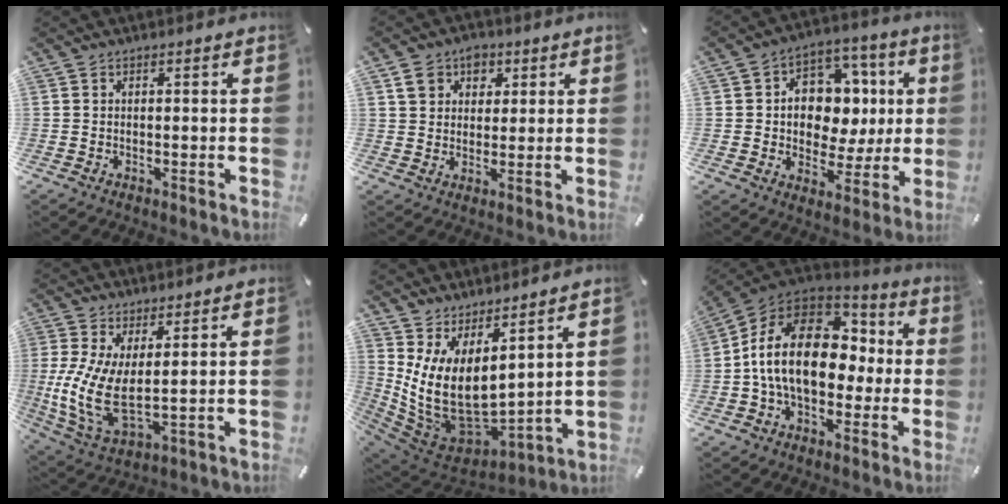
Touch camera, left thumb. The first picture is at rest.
{"total": 6.7, "force": [2.8, 5.8, 1.9], "torque": [-0.019, 0.000, 0.046]}
{"total": 11.9, "force": [1.2, 10.5, 5.4], "torque": [-0.068, -0.015, 0.031]}
{"total": 10.6, "force": [1.8, 4.5, 9.4], "torque": [-0.216, -0.028, 0.039]}
{"total": 13.3, "force": [3.5, 8.1, 9.9], "torque": [-0.219, -0.066, 0.074]}
{"total": 20.4, "force": [0.7, 14.2, 14.6], "torque": [-0.270, 0.013, 0.015]}